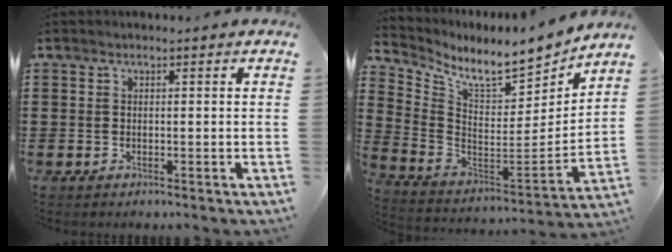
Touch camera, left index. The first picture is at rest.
{"total": 8.0, "force": [7.2, 1.2, 3.2], "torque": [-0.091, -0.068, 0.119]}